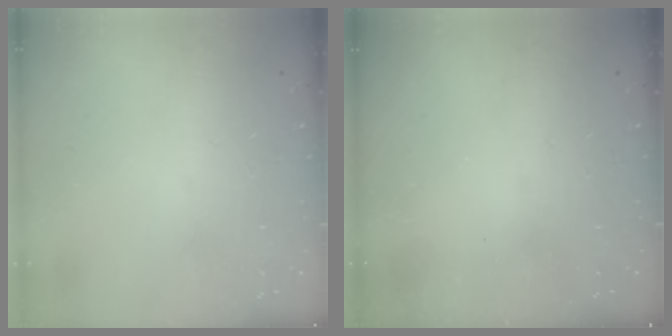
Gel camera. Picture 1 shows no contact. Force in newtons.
{"total": 2.6, "press": 2.4, "slide": 0.8}